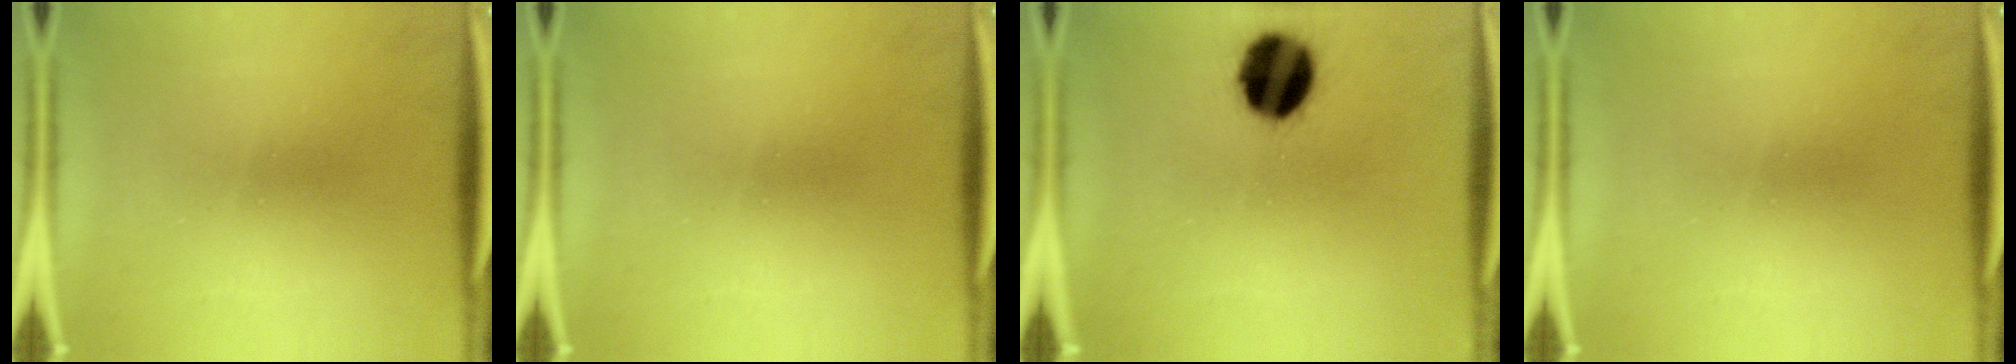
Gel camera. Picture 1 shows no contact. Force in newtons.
{"total": 0.0}
{"total": 14.7}
{"total": 0.0}